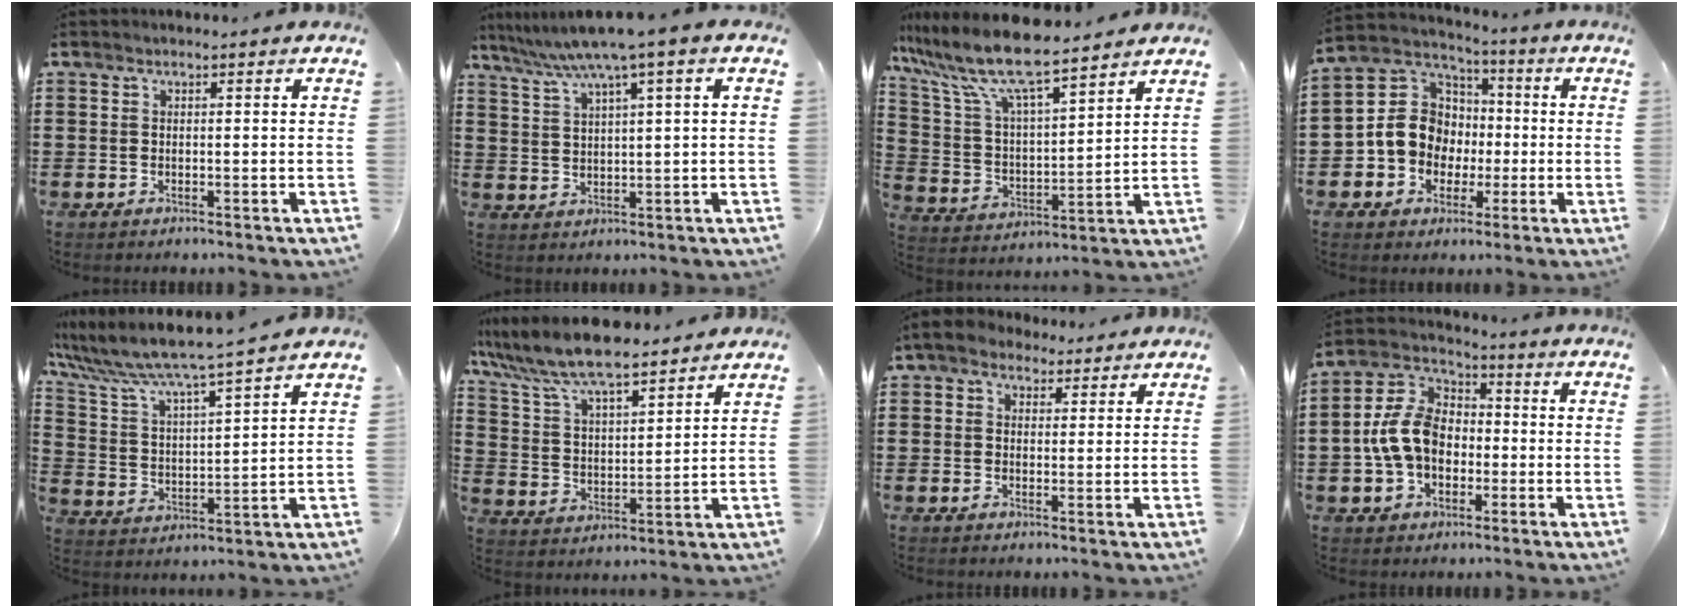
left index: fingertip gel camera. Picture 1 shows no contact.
{"total": 5.7, "force": [3.6, -0.2, 4.4], "torque": [-0.096, -0.014, 0.057]}
{"total": 10.1, "force": [8.6, 1.0, 5.3], "torque": [-0.139, -0.044, 0.145]}
{"total": 10.2, "force": [-1.3, 9.3, 3.8], "torque": [-0.115, 0.014, -0.028]}
{"total": 6.7, "force": [6.1, -0.1, 2.7], "torque": [-0.083, -0.041, 0.098]}
{"total": 8.8, "force": [7.8, 1.4, 3.7], "torque": [-0.105, -0.033, 0.137]}
{"total": 3.2, "force": [2.1, 2.3, 0.9], "torque": [-0.029, 0.009, 0.038]}
{"total": 10.2, "force": [-1.4, 7.5, 6.8], "torque": [-0.173, 0.015, -0.032]}